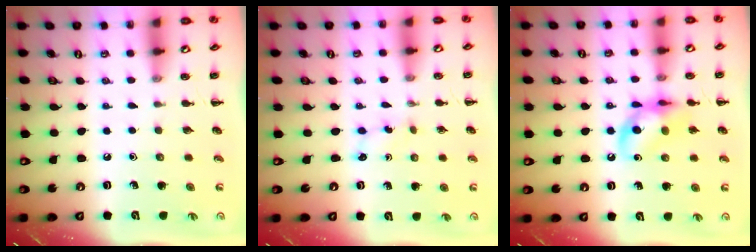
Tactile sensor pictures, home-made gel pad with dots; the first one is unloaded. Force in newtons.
{"total": 2.2, "press": 2.1, "slide": 0.8}
{"total": 14.1, "press": 13.9, "slide": 2.4}